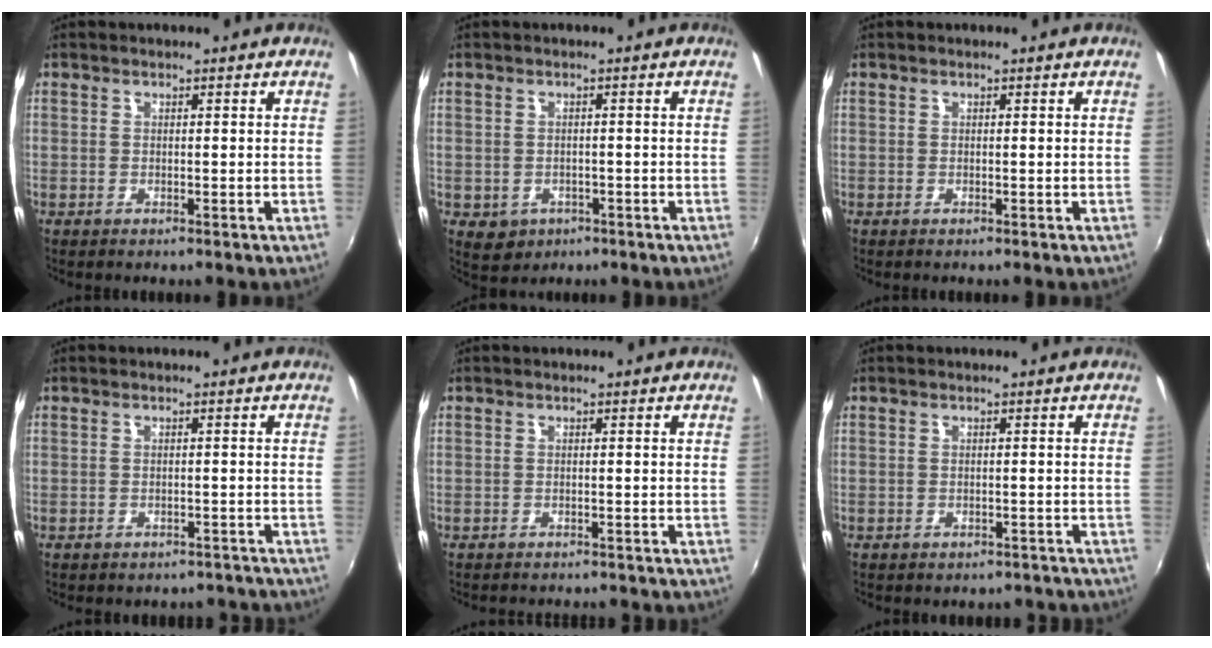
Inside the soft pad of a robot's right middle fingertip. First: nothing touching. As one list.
[{"total": 4.5, "force": [-1.6, 3.8, 1.7], "torque": [-0.040, -0.005, -0.014]}, {"total": 0.0}, {"total": 7.9, "force": [-6.9, 3.3, 1.7], "torque": [-0.036, 0.006, -0.073]}, {"total": 5.1, "force": [-4.7, 1.2, 1.6], "torque": [-0.040, -0.010, -0.064]}, {"total": 5.8, "force": [-5.0, 2.7, 1.3], "torque": [-0.024, 0.004, -0.049]}]